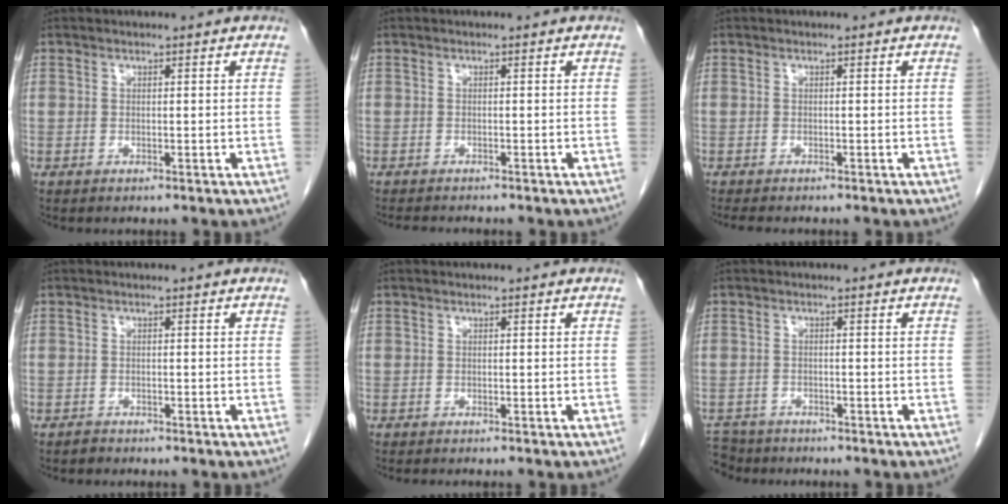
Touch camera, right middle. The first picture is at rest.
{"total": 2.8, "force": [-2.6, 0.4, 1.0], "torque": [-0.017, -0.009, -0.038]}
{"total": 3.3, "force": [-2.9, 0.7, 1.5], "torque": [-0.024, -0.008, -0.038]}
{"total": 0.8, "force": [-0.7, 0.4, 0.0], "torque": [-0.004, 0.000, -0.015]}
{"total": 1.1, "force": [-0.9, -0.1, 0.5], "torque": [-0.005, 0.000, -0.011]}
{"total": 5.3, "force": [-4.7, 2.3, 0.1], "torque": [-0.006, -0.004, -0.083]}